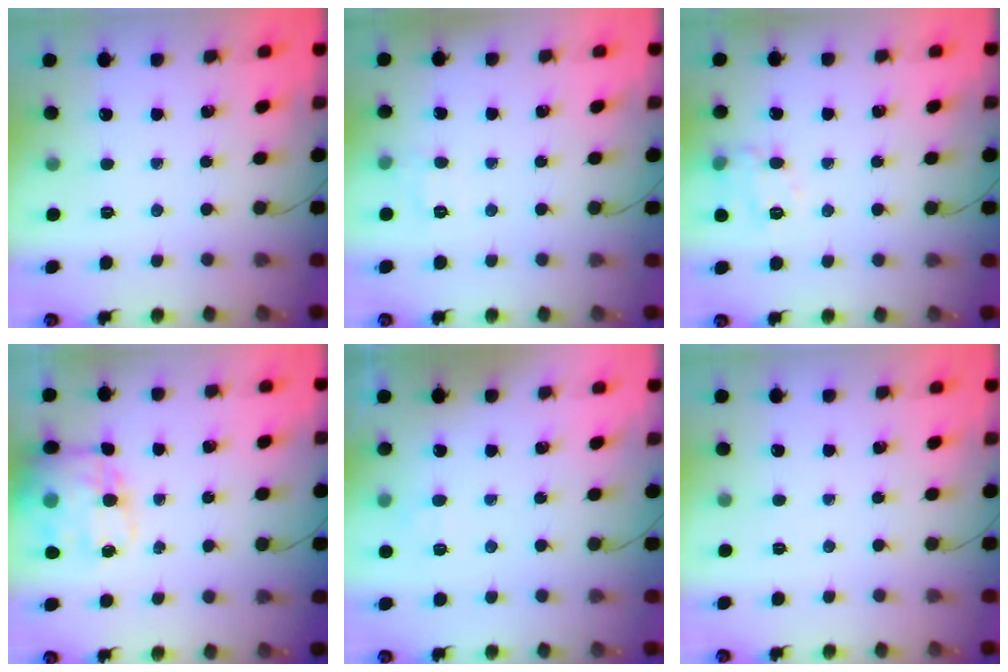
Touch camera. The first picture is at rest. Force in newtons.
{"total": 6.2, "press": 6.0, "slide": 1.5}
{"total": 10.7, "press": 10.7, "slide": 0.5}
{"total": 16.4, "press": 16.0, "slide": 3.7}
{"total": 3.3, "press": 3.0, "slide": 1.3}
{"total": 0.0}